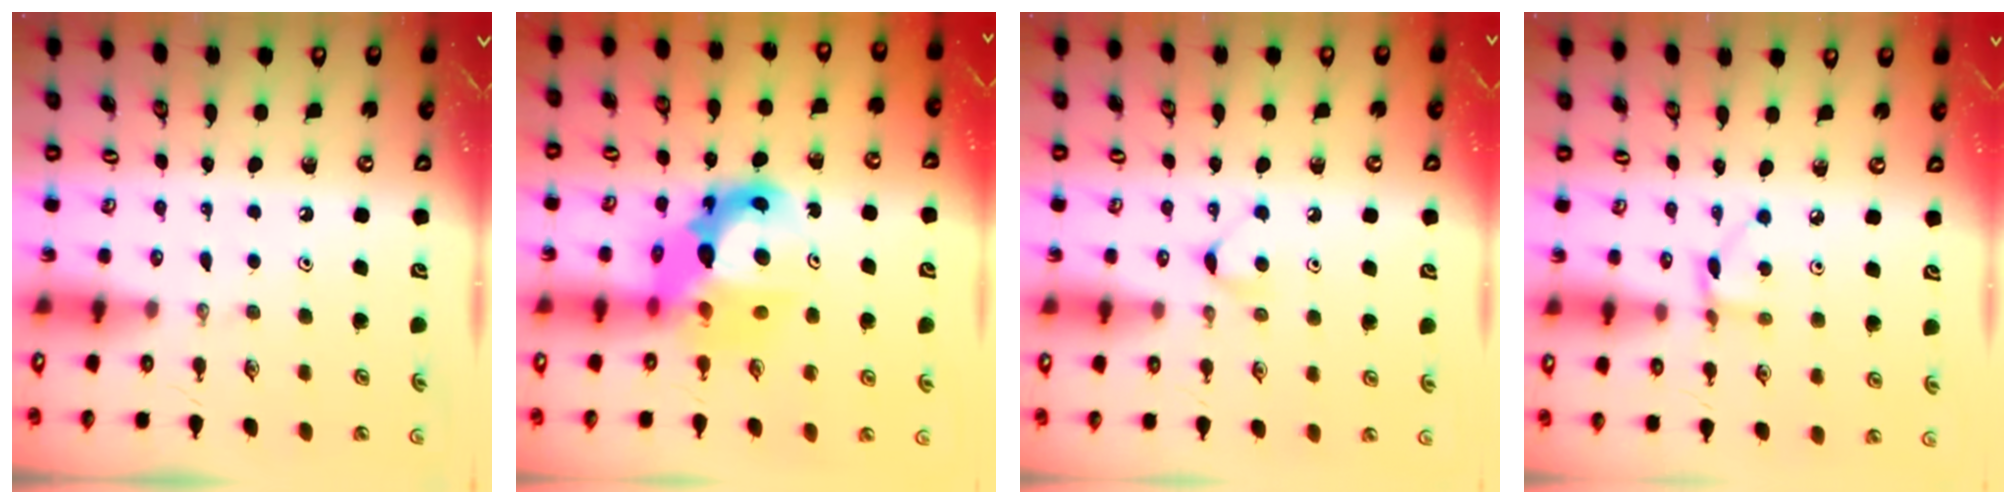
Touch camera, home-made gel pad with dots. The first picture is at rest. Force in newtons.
{"total": 13.7, "press": 13.6, "slide": 1.3}
{"total": 4.7, "press": 4.7, "slide": 0.7}
{"total": 2.9, "press": 2.9, "slide": 0.2}